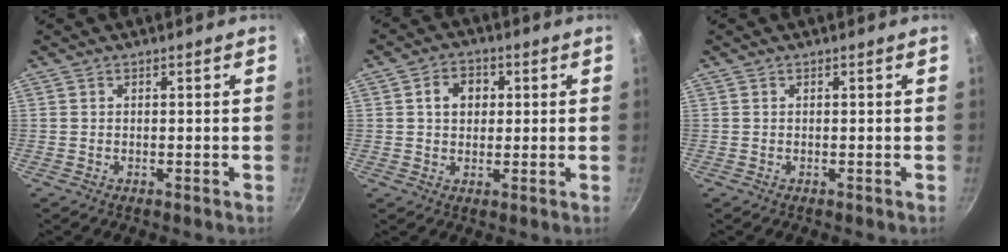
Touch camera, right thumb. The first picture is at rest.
{"total": 5.4, "force": [1.2, 4.3, 3.1], "torque": [-0.027, 0.007, 0.014]}
{"total": 0.0}